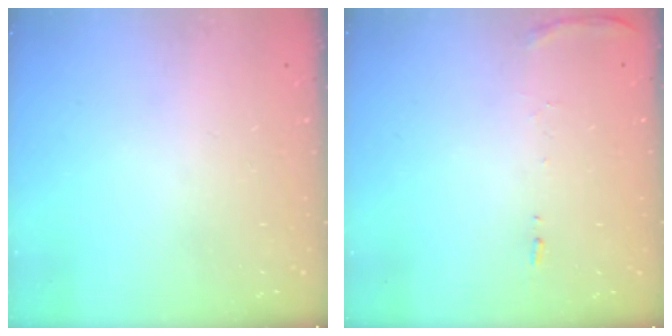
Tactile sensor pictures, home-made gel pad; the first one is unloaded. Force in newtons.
{"total": 7.5, "press": 7.5, "slide": 0.9}